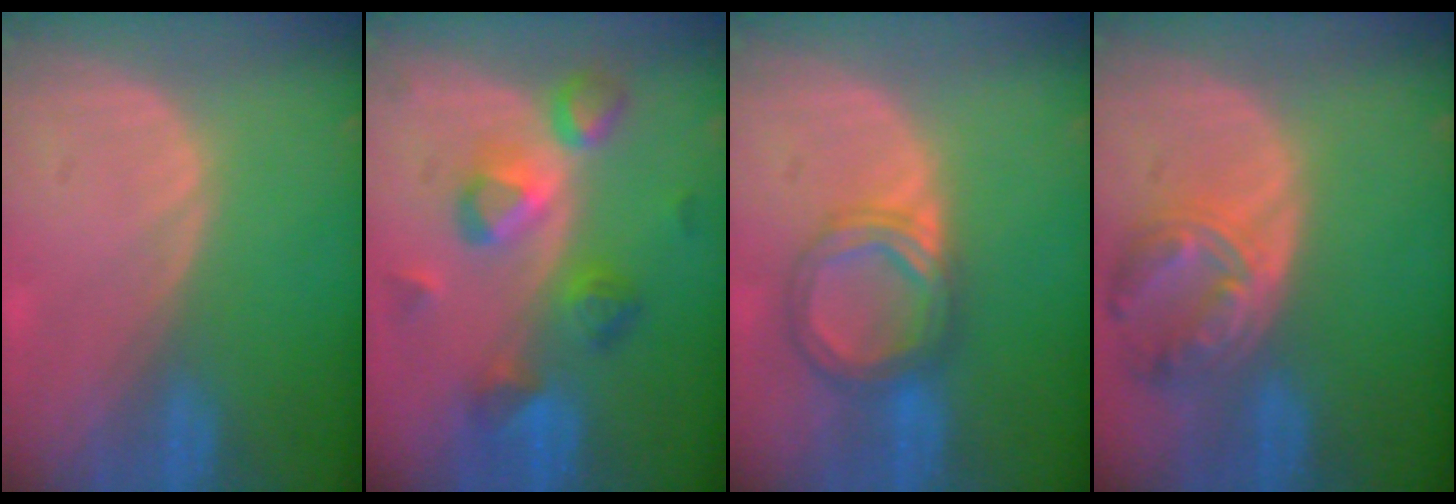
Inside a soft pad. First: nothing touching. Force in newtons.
{"total": 7.6, "press": 7.6, "slide": 0.6}
{"total": 5.9, "press": 5.9, "slide": 0.3}
{"total": 8.0, "press": 7.0, "slide": 3.9}